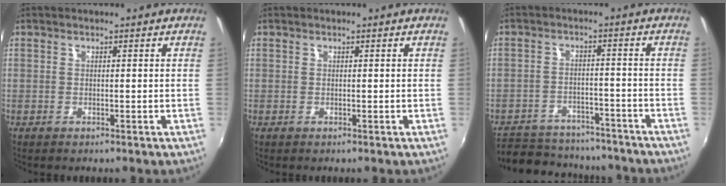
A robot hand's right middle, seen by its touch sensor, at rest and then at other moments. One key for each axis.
{"total": 0.0}
{"total": 20.2, "fx": -16.9, "fy": 8.1, "fz": 7.6, "tx": -0.171, "ty": 0.004, "tz": -0.224}